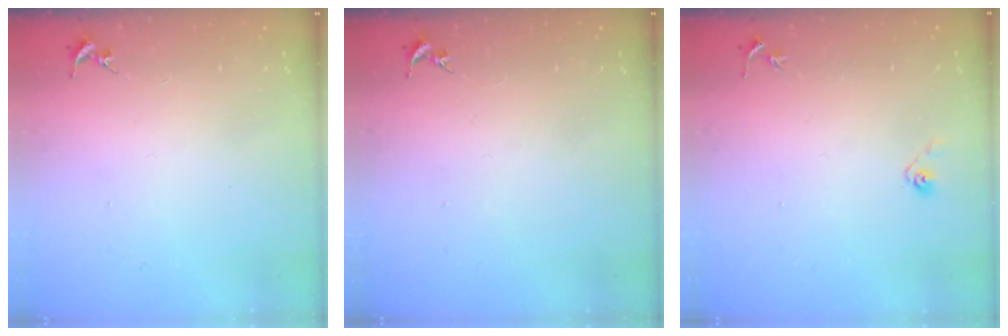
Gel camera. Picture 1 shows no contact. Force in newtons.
{"total": 0.0}
{"total": 3.5, "press": 3.2, "slide": 1.5}